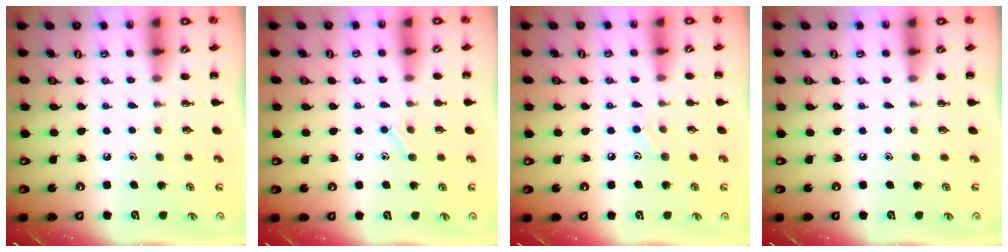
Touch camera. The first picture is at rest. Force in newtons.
{"total": 7.8, "press": 7.6, "slide": 1.7}
{"total": 7.0, "press": 6.7, "slide": 1.9}
{"total": 0.0}